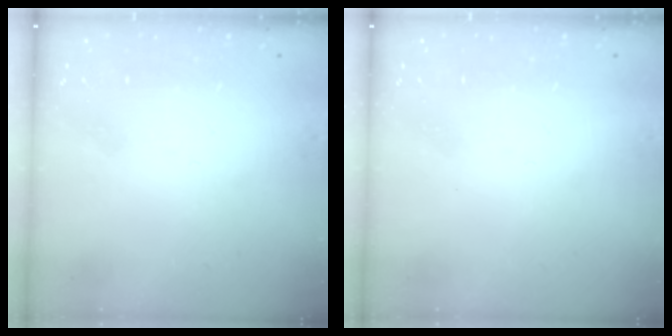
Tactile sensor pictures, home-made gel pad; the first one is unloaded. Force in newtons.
{"total": 0.0}